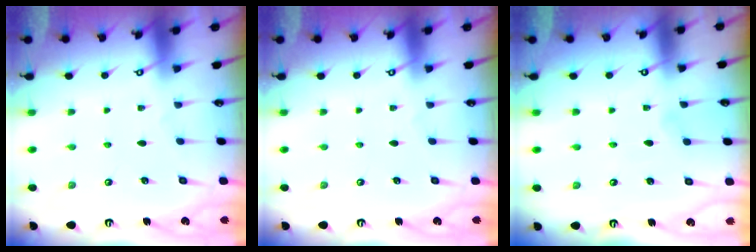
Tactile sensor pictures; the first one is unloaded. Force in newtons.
{"total": 0.0}
{"total": 3.7, "press": 3.7, "slide": 0.4}